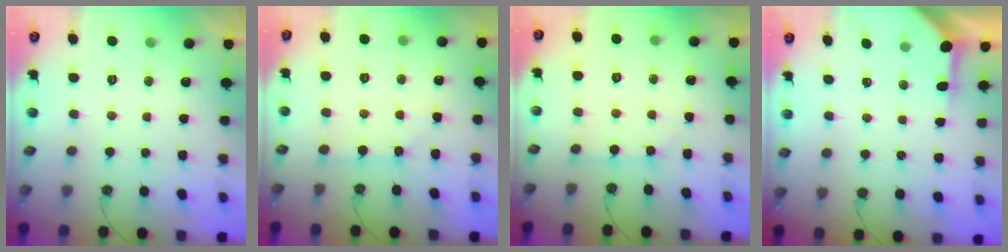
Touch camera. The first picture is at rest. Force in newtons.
{"total": 1.2, "press": 1.2, "slide": 0.2}
{"total": 2.9, "press": 2.9, "slide": 0.4}
{"total": 3.7, "press": 3.7, "slide": 0.2}